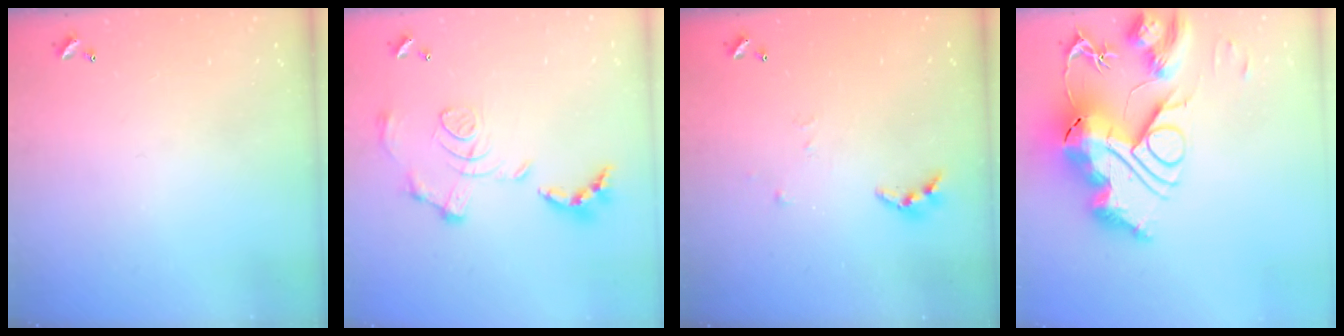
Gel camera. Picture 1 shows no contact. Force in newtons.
{"total": 1.5, "press": 0.8, "slide": 1.3}
{"total": 3.3, "press": 3.3, "slide": 0.4}
{"total": 0.7, "press": 0.7, "slide": 0.0}